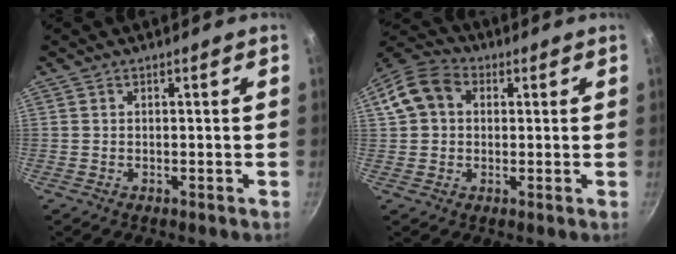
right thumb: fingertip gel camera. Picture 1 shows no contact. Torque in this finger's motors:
{"motor_torque": [-0.50, 0.73, 0.20, -0.19, 0.13]}